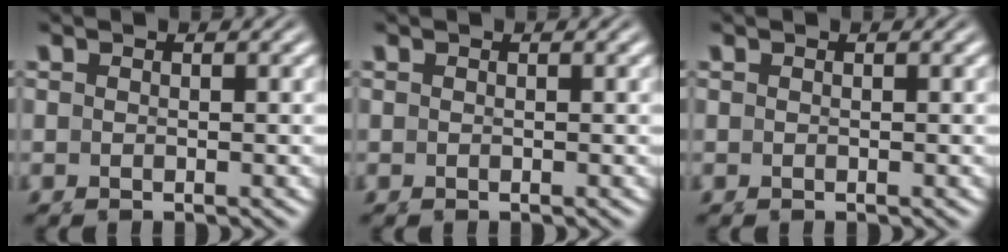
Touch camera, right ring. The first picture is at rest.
{"total": 0.0}
{"total": 0.0}